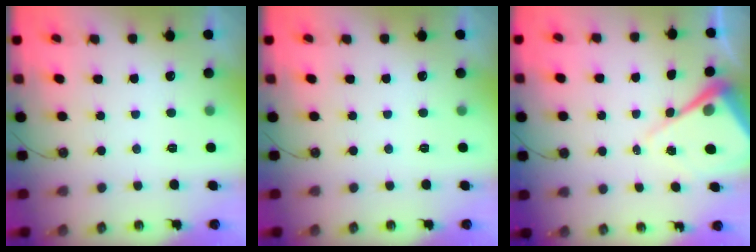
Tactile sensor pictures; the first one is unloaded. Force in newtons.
{"total": 0.0}
{"total": 9.5, "press": 9.5, "slide": 1.0}